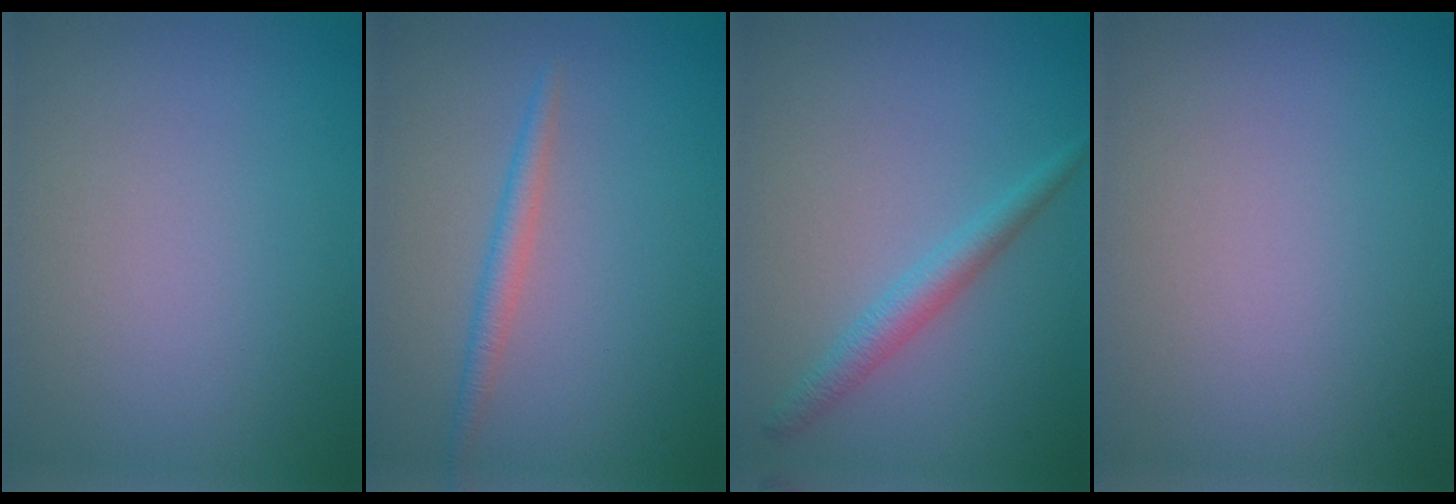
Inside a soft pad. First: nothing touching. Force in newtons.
{"total": 1.8, "press": 1.7, "slide": 0.1}
{"total": 2.2, "press": 2.2, "slide": 0.1}
{"total": 0.0}